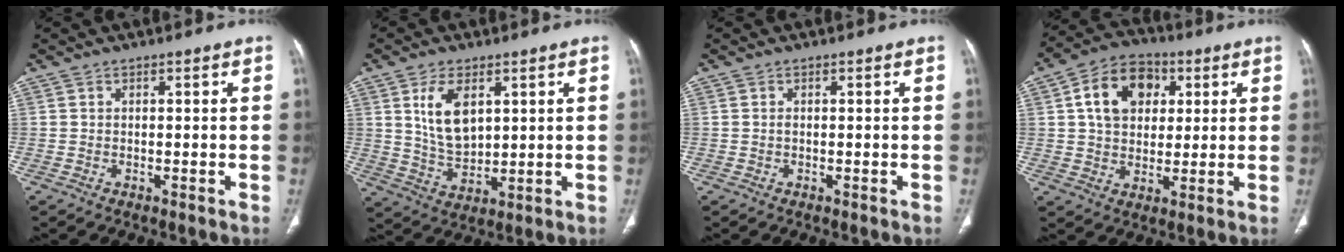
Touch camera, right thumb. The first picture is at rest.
{"total": 9.3, "force": [3.3, 5.1, 7.0], "torque": [-0.116, -0.018, 0.072]}
{"total": 0.0}
{"total": 12.6, "force": [3.6, 9.2, 7.9], "torque": [-0.104, 0.005, 0.053]}